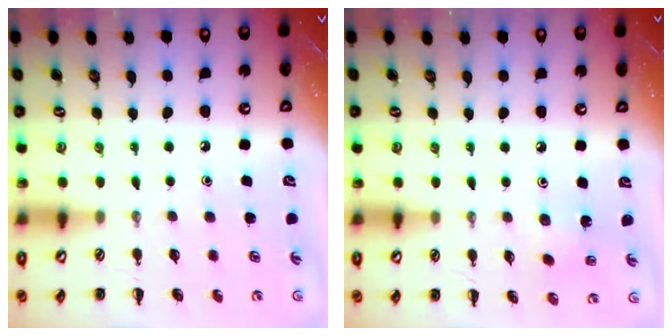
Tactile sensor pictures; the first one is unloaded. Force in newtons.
{"total": 2.7, "press": 2.6, "slide": 0.8}